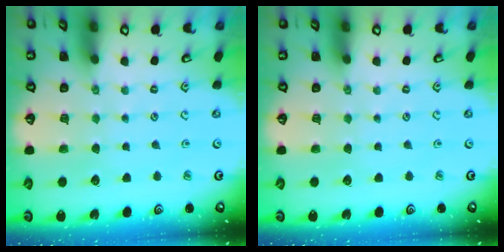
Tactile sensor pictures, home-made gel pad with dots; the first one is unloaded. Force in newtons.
{"total": 0.0}